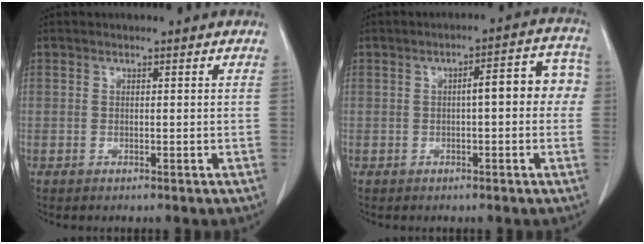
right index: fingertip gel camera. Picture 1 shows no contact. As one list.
[{"total": 7.4, "force": [0.3, 2.1, 7.1], "torque": [-0.084, 0.035, -0.001]}]